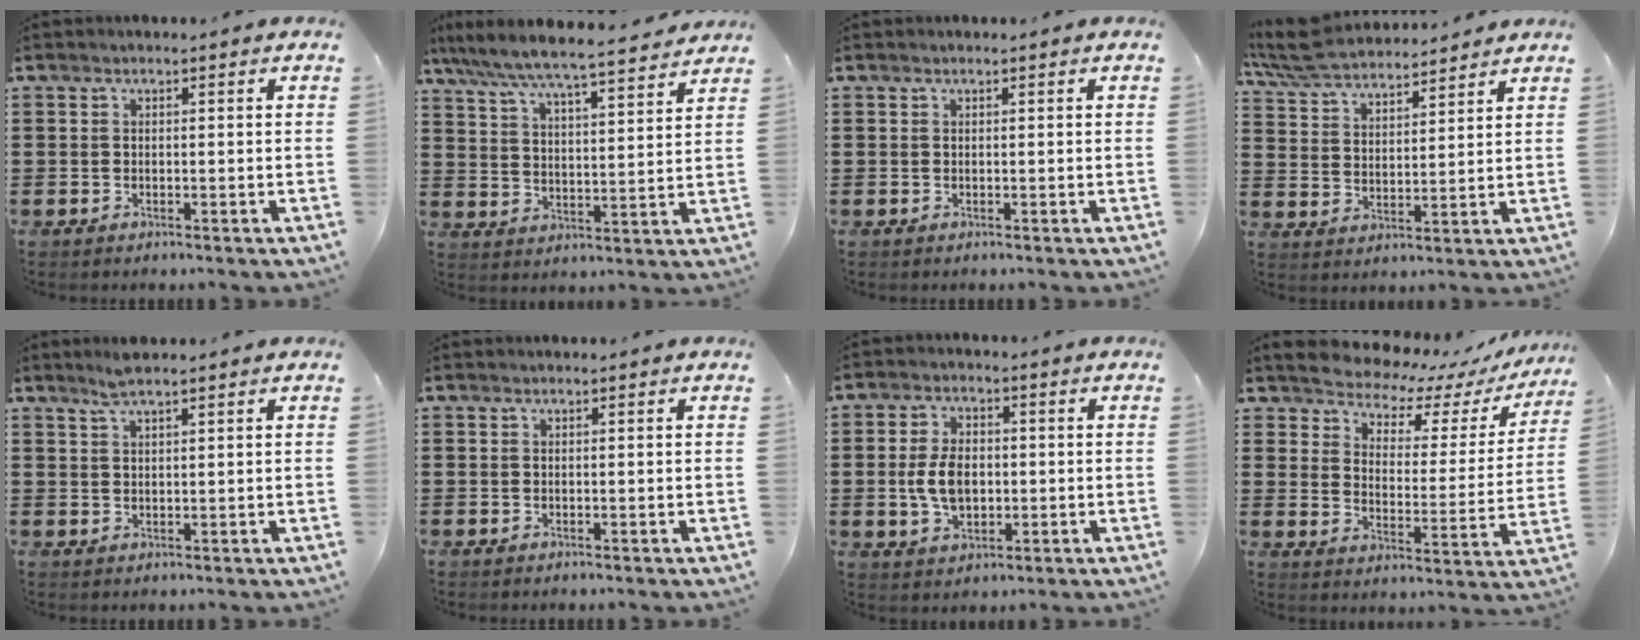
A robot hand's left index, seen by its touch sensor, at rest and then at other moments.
{"total": 6.3, "force": [5.9, -0.1, 2.1], "torque": [-0.067, -0.041, 0.097]}
{"total": 0.0}
{"total": 7.0, "force": [6.5, 1.1, 2.3], "torque": [-0.070, -0.025, 0.118]}
{"total": 2.5, "force": [2.0, 0.2, 1.5], "torque": [-0.033, 0.002, 0.037]}
{"total": 0.0}
{"total": 6.4, "force": [-0.3, 3.9, 5.0], "torque": [-0.109, 0.001, -0.013]}
{"total": 4.5, "force": [4.3, 1.2, 0.6], "torque": [-0.042, -0.037, 0.067]}